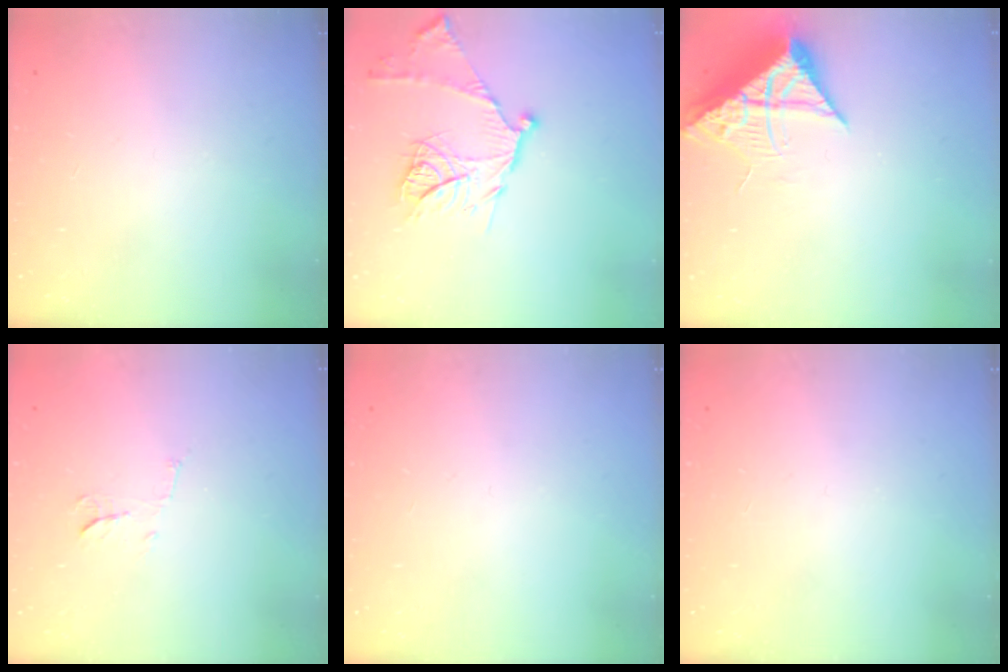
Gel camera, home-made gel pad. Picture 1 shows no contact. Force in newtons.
{"total": 15.0, "press": 14.9, "slide": 1.2}
{"total": 9.7, "press": 9.7, "slide": 1.0}
{"total": 5.6, "press": 5.6, "slide": 0.4}
{"total": 0.0}
{"total": 0.0}